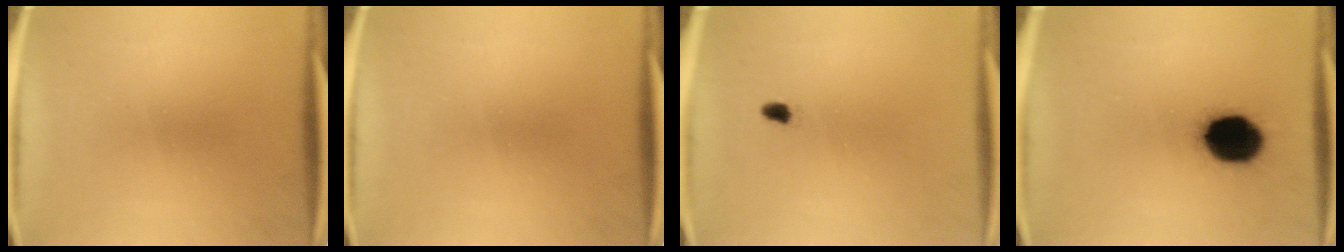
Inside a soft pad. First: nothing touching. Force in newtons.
{"total": 0.0}
{"total": 1.3}
{"total": 15.3}